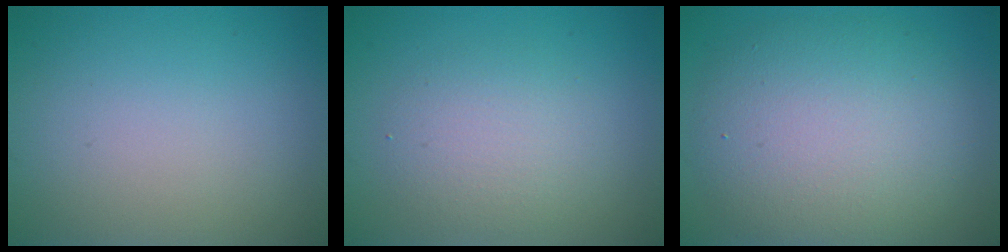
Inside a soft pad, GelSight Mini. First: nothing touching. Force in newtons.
{"total": 3.1, "press": 3.1, "slide": 0.1}
{"total": 8.6, "press": 8.6, "slide": 0.6}